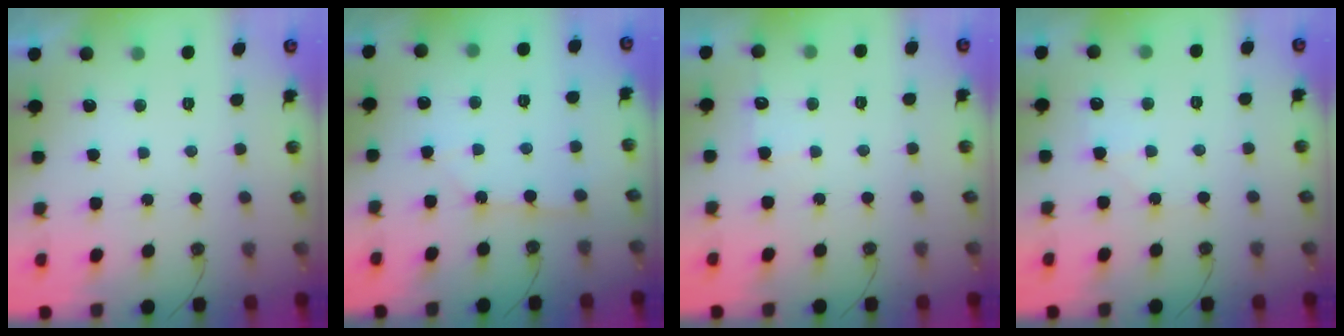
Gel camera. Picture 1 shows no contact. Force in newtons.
{"total": 2.4, "press": 2.3, "slide": 0.3}
{"total": 4.4, "press": 4.4, "slide": 0.4}
{"total": 6.0, "press": 6.0, "slide": 0.8}